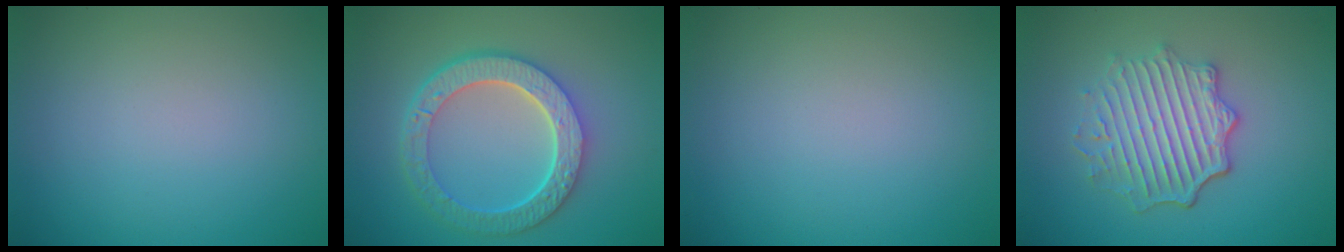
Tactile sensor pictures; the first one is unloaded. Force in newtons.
{"total": 6.4, "press": 4.9, "slide": 4.1}
{"total": 0.0}
{"total": 5.2, "press": 4.3, "slide": 2.9}